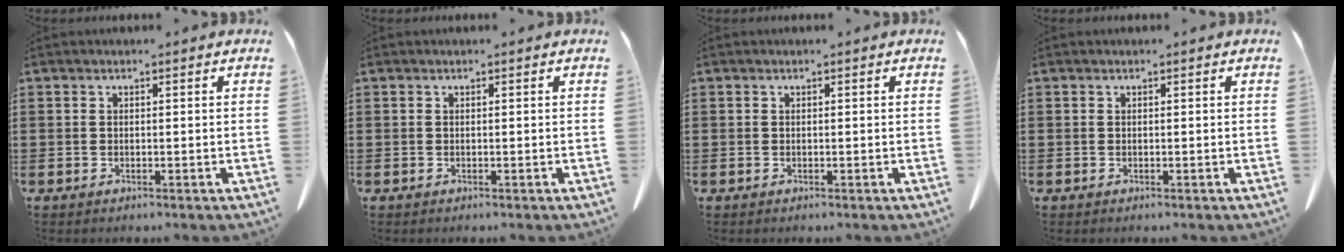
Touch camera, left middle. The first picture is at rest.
{"total": 0.0}
{"total": 0.0}
{"total": 0.0}